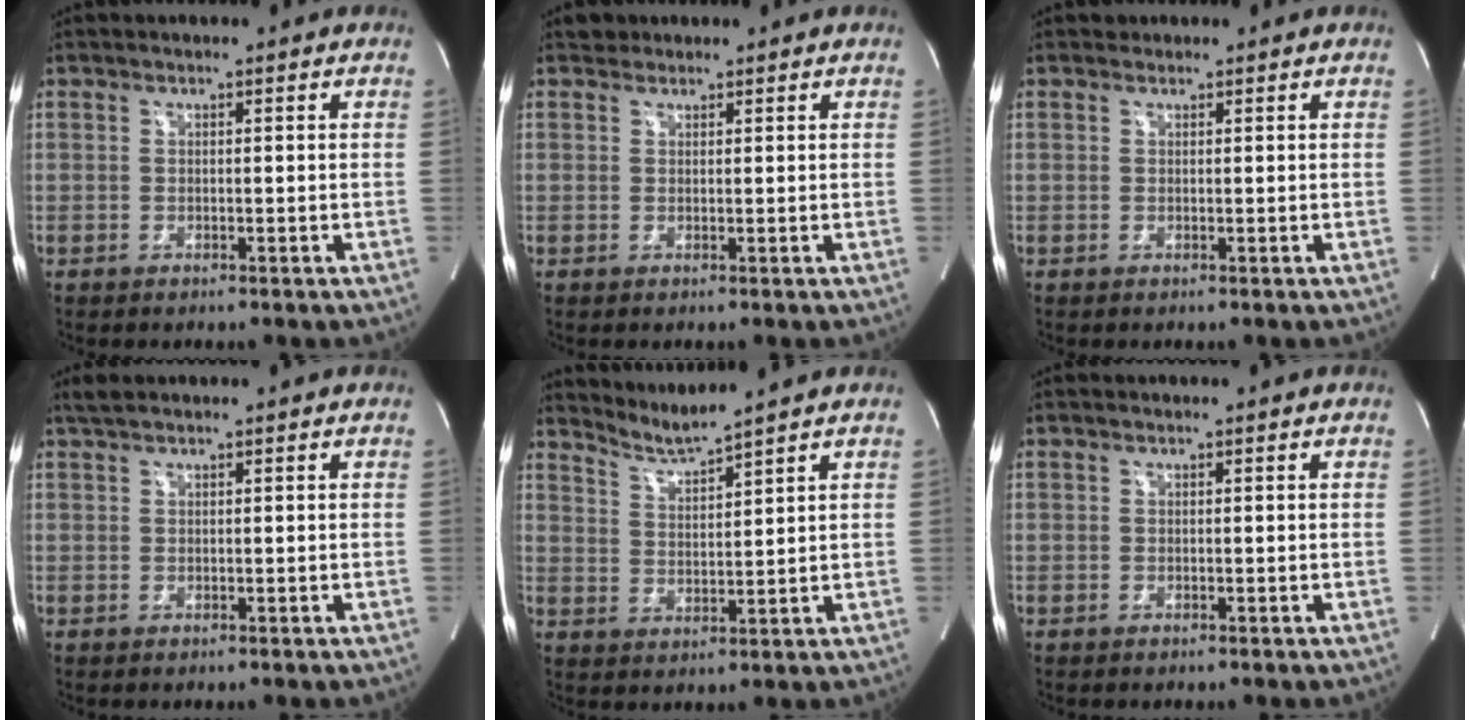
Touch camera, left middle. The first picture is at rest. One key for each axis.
{"total": 1.3, "fx": 1.1, "fy": 0.7, "fz": -0.2, "tx": 0.006, "ty": 0.009, "tz": 0.014}
{"total": 0.5, "fx": 0.4, "fy": 0.3, "fz": 0.0, "tx": -0.001, "ty": 0.003, "tz": 0.009}
{"total": 1.4, "fx": 1.2, "fy": 0.0, "fz": 0.6, "tx": -0.020, "ty": 0.015, "tz": 0.028}
{"total": 4.6, "fx": 4.2, "fy": -1.8, "fz": 0.2, "tx": -0.015, "ty": -0.017, "tz": 0.092}
{"total": 0.0}